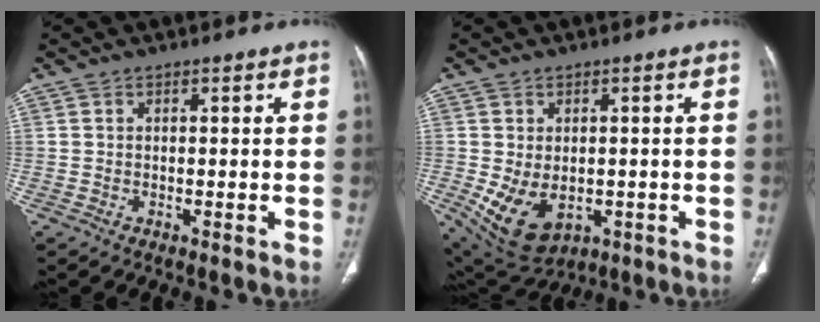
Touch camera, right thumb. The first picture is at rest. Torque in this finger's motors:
{"motor_torque": [-0.64, 0.98, 0.42, 0.66, 0.27]}